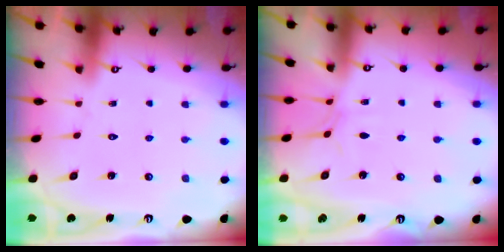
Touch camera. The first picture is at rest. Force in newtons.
{"total": 4.1, "press": 4.1, "slide": 0.6}